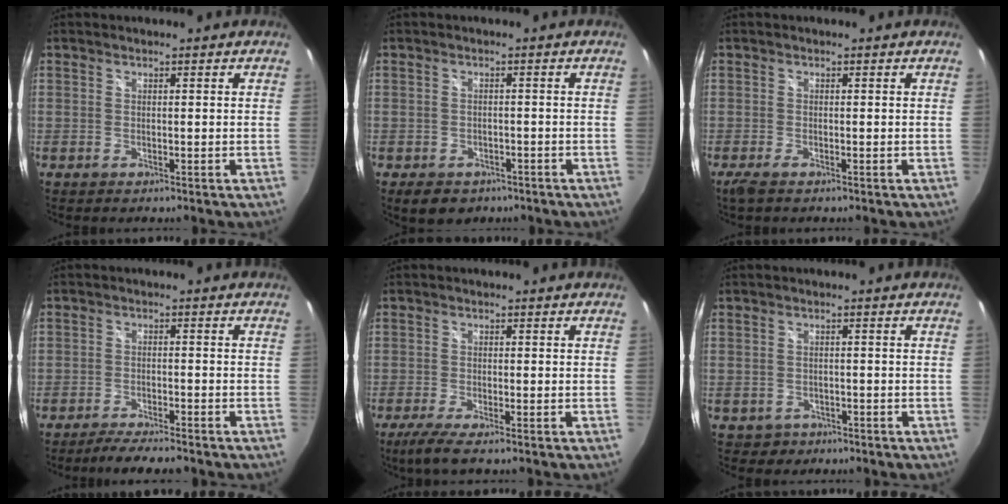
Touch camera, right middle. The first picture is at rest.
{"total": 5.3, "force": [-3.4, 3.6, 2.1], "torque": [-0.041, -0.007, -0.042]}
{"total": 2.2, "force": [-1.5, 0.3, 1.6], "torque": [-0.032, -0.010, -0.027]}
{"total": 5.5, "force": [-4.9, 0.6, 2.4], "torque": [-0.062, -0.005, -0.083]}
{"total": 4.1, "force": [-2.8, -0.2, 2.9], "torque": [-0.068, -0.017, -0.054]}
{"total": 2.8, "force": [-1.5, 2.4, 0.4], "torque": [-0.016, -0.001, -0.018]}